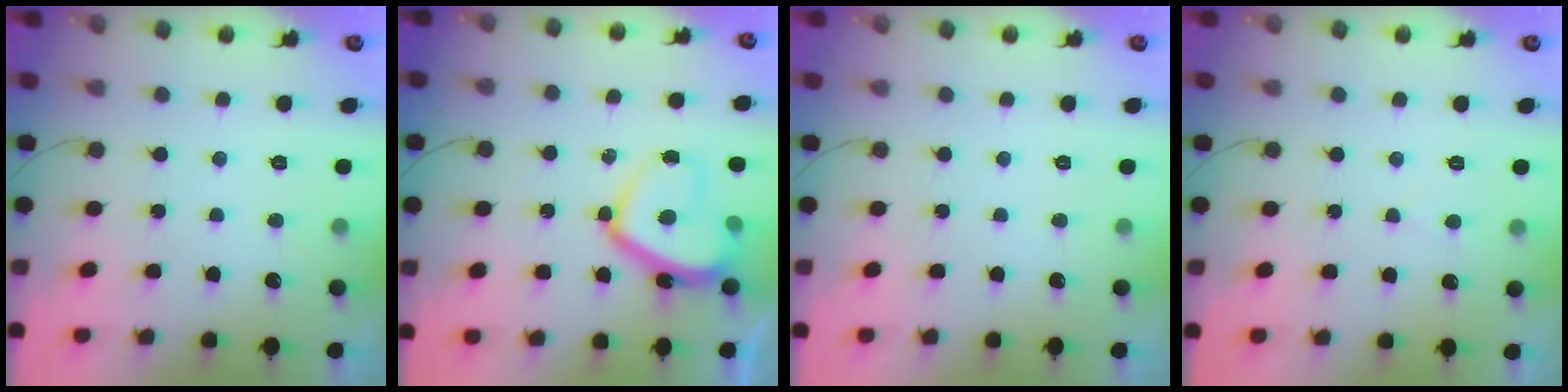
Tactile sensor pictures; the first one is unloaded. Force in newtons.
{"total": 13.7, "press": 13.6, "slide": 1.0}
{"total": 0.0}
{"total": 2.4, "press": 2.4, "slide": 0.4}